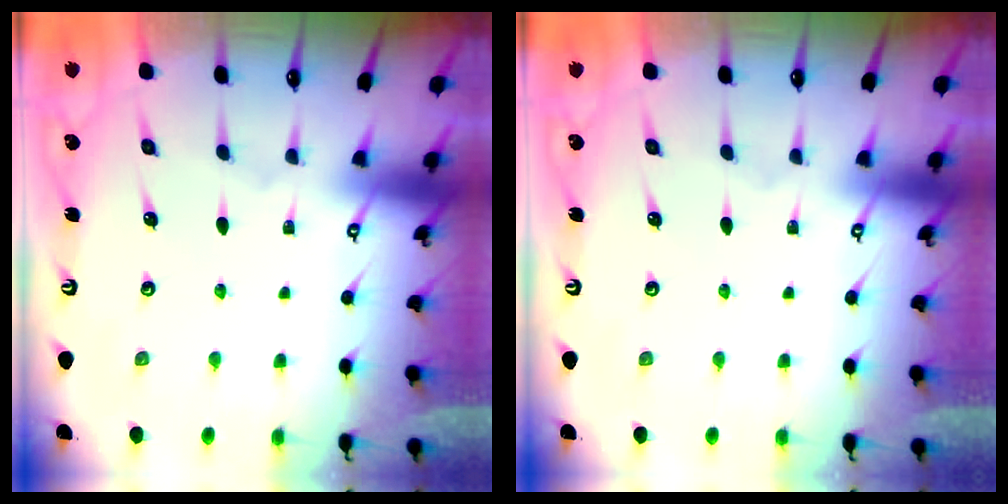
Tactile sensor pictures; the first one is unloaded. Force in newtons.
{"total": 0.0}